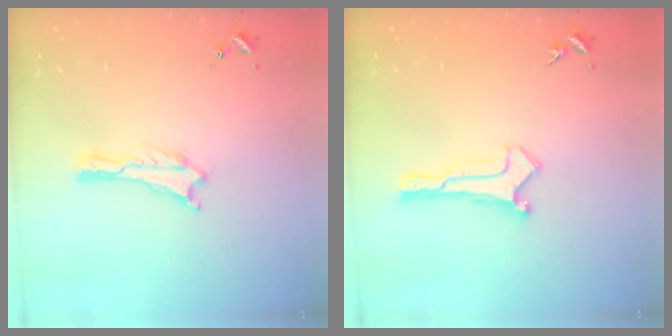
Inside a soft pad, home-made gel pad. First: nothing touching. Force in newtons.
{"total": 0.0}